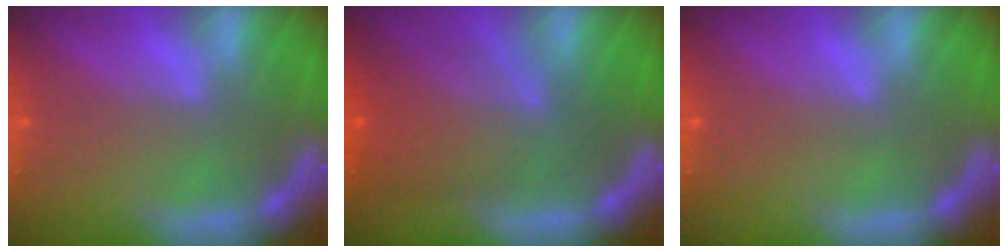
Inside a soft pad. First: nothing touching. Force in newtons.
{"total": 7.5}
{"total": 0.0}